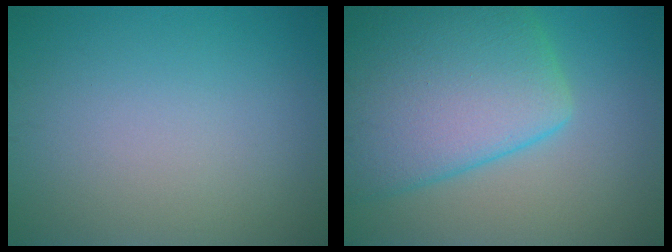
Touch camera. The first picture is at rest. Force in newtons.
{"total": 10.9, "press": 10.9, "slide": 0.7}